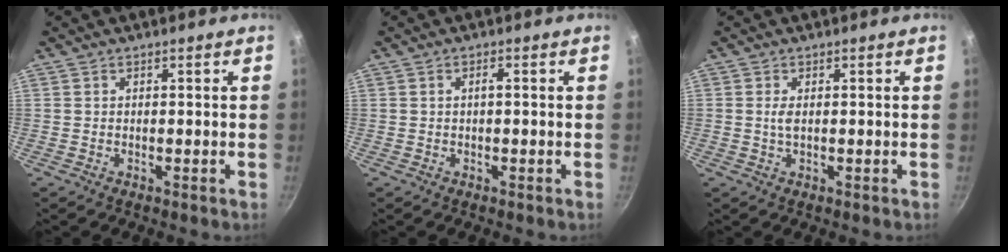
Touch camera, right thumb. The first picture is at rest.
{"total": 1.0, "force": [0.0, 0.3, 1.0], "torque": [-0.024, 0.008, -0.001]}
{"total": 1.5, "force": [0.2, 0.6, 1.4], "torque": [-0.029, 0.000, 0.003]}